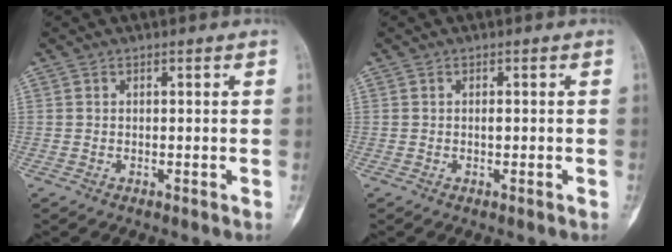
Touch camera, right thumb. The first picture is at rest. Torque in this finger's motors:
{"motor_torque": [0.39, 0.22, 0.20, -0.01, 0.08]}